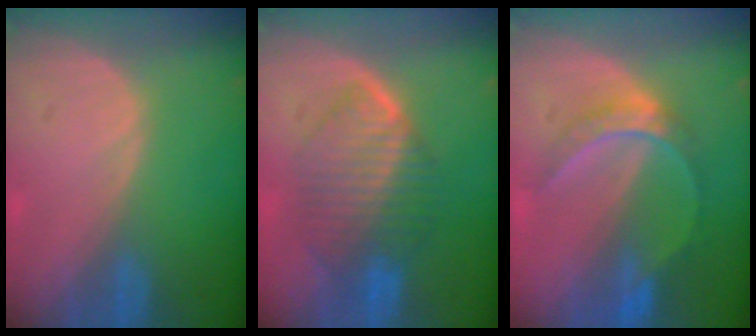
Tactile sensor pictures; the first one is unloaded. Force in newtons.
{"total": 7.8, "press": 7.8, "slide": 0.3}
{"total": 6.3, "press": 5.5, "slide": 3.2}